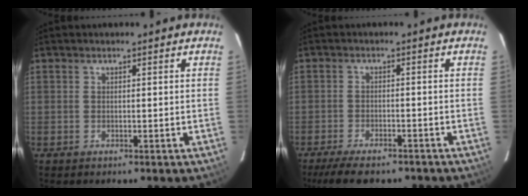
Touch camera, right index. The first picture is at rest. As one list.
[{"total": 9.9, "force": [-8.1, 3.0, 4.9], "torque": [-0.109, -0.023, -0.131]}]